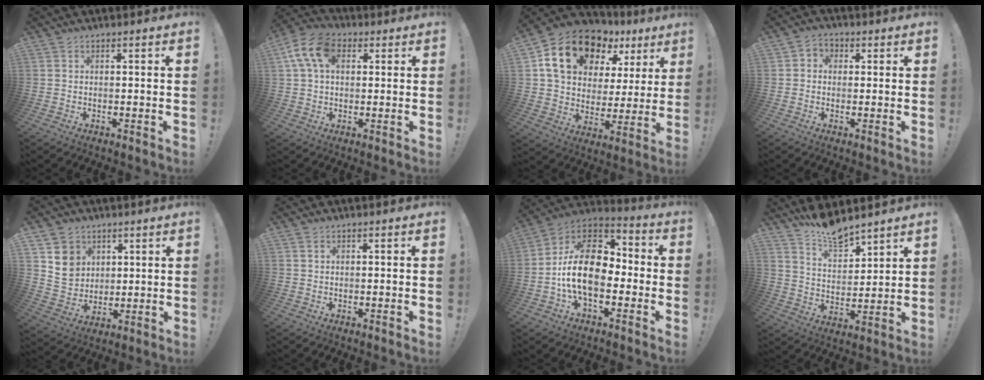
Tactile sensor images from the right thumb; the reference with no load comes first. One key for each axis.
{"total": 12.3, "fx": 3.7, "fy": 7.9, "fz": 8.7, "tx": -0.169, "ty": 0.008, "tz": 0.073}
{"total": 18.5, "fx": 10.5, "fy": 11.5, "fz": 9.9, "tx": -0.164, "ty": -0.047, "tz": 0.199}
{"total": 2.7, "fx": -0.9, "fy": 2.2, "fz": 1.2, "tx": -0.022, "ty": 0.013, "tz": -0.016}
{"total": 8.9, "fx": 4.6, "fy": 7.4, "fz": 1.7, "tx": -0.020, "ty": -0.034, "tz": 0.095}
{"total": 0.8, "fx": 0.5, "fy": 0.4, "fz": 0.3, "tx": -0.008, "ty": 0.003, "tz": 0.010}
{"total": 19.5, "fx": -1.9, "fy": 12.1, "fz": 15.1, "tx": -0.267, "ty": 0.022, "tz": -0.021}
{"total": 10.0, "fx": 9.3, "fy": 2.5, "fz": 2.7, "tx": -0.052, "ty": -0.075, "tz": 0.174}